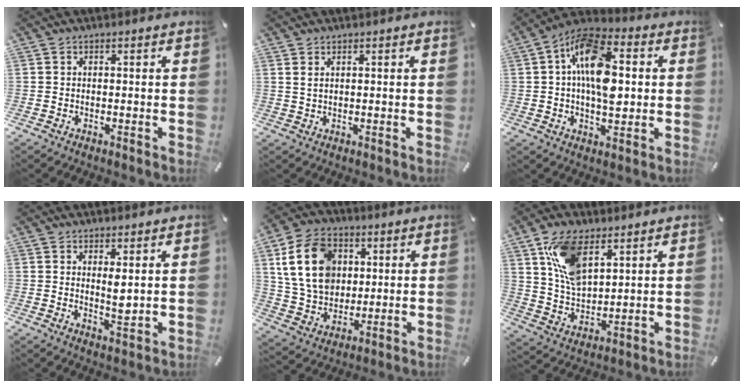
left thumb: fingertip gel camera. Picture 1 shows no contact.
{"total": 1.4, "force": [0.9, 0.7, 0.8], "torque": [-0.017, 0.002, 0.015]}
{"total": 15.7, "force": [1.5, 8.8, 12.9], "torque": [-0.236, 0.004, 0.024]}
{"total": 3.9, "force": [1.7, 1.2, 3.3], "torque": [-0.053, -0.011, 0.027]}
{"total": 15.4, "force": [3.9, 12.1, 8.6], "torque": [-0.186, 0.009, 0.073]}
{"total": 12.4, "force": [6.5, 7.0, 7.9], "torque": [-0.179, -0.015, 0.121]}